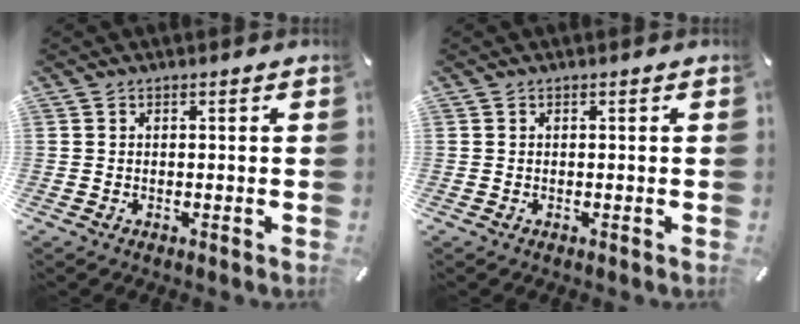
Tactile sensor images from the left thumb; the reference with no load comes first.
{"total": 0.0}